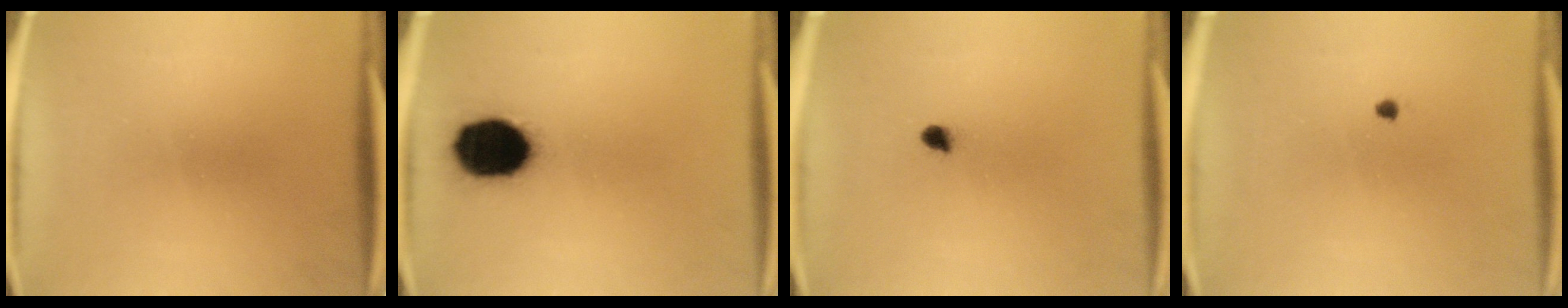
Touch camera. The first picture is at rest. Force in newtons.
{"total": 16.0}
{"total": 1.8}
{"total": 1.0}